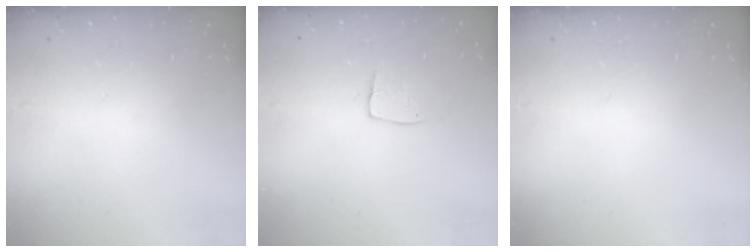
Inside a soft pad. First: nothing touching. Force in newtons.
{"total": 5.9, "press": 5.9, "slide": 0.4}
{"total": 0.0}